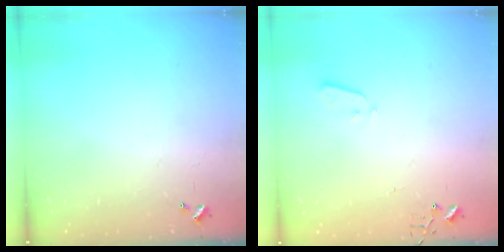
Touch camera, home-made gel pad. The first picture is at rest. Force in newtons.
{"total": 3.0, "press": 3.0, "slide": 0.3}